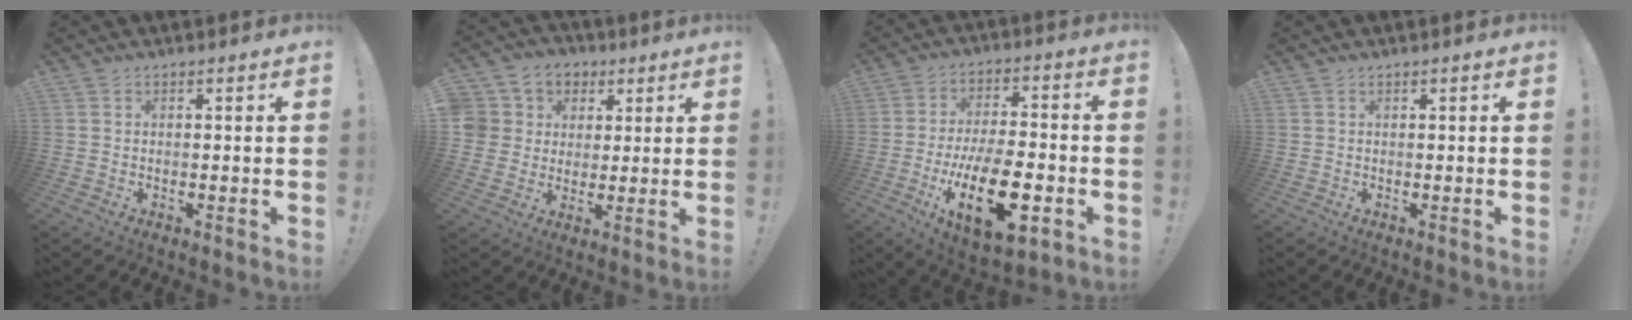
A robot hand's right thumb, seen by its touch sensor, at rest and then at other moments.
{"total": 8.6, "force": [1.7, 8.2, 2.0], "torque": [-0.039, -0.005, 0.040]}
{"total": 21.1, "force": [-7.3, 9.2, 17.6], "torque": [-0.302, 0.024, -0.110]}
{"total": 0.0}